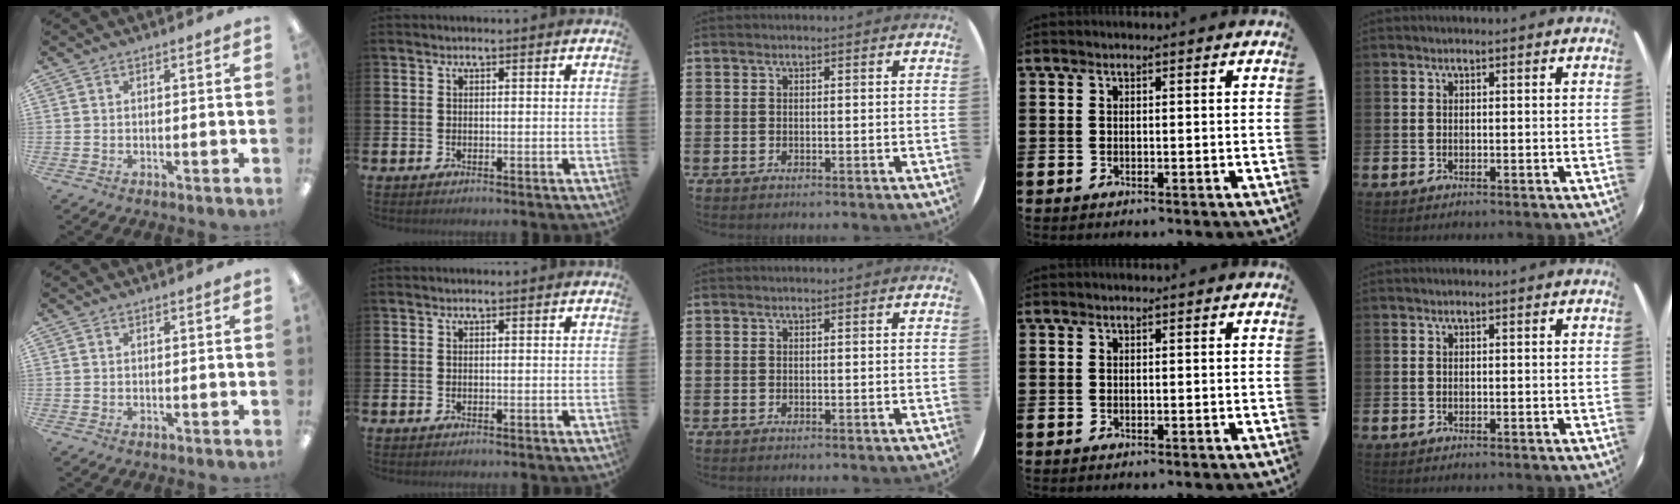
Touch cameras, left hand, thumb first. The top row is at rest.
{}